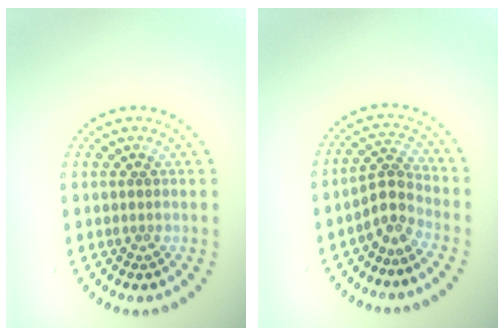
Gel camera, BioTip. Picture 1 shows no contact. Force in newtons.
{"total": 2.6, "press": 1.8, "slide": 1.9}